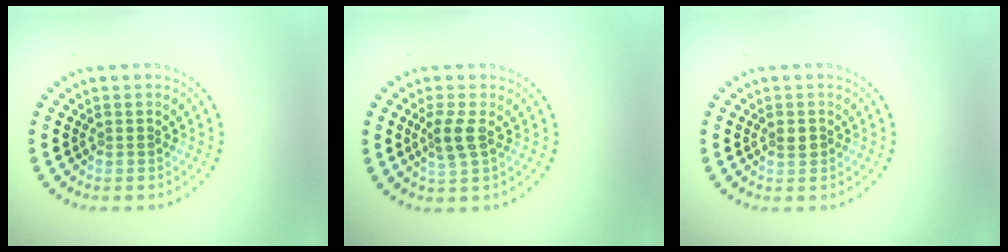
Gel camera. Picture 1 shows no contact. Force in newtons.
{"total": 2.1, "press": 1.9, "slide": 0.7}
{"total": 1.1, "press": 1.1, "slide": 0.1}